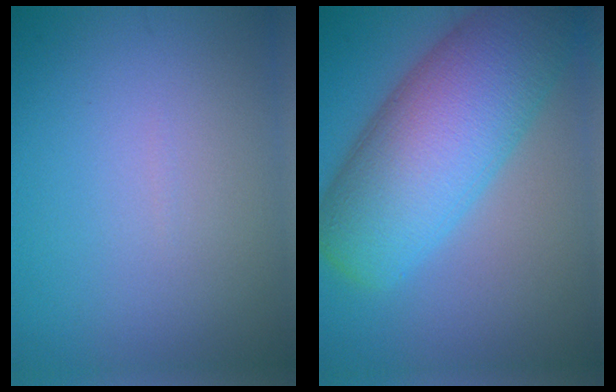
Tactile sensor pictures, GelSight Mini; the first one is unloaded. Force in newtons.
{"total": 12.2, "press": 12.2, "slide": 0.6}